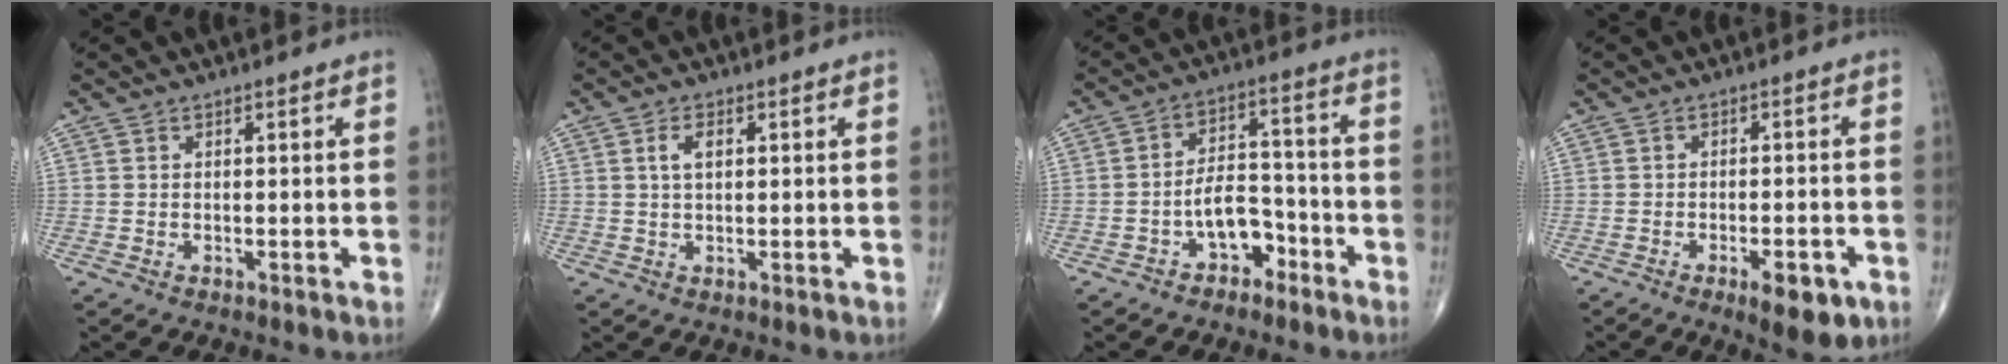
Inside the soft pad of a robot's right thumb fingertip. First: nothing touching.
{"total": 2.9, "force": [0.8, 1.5, 2.3], "torque": [-0.042, 0.005, 0.015]}
{"total": 7.7, "force": [-4.0, 4.8, 4.5], "torque": [-0.050, 0.046, -0.068]}
{"total": 7.6, "force": [-3.6, 2.8, 6.0], "torque": [-0.079, 0.006, -0.045]}